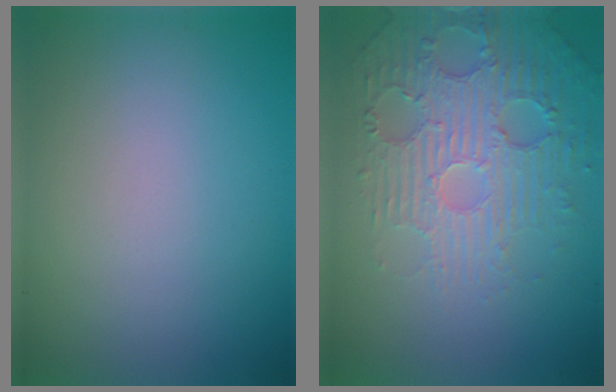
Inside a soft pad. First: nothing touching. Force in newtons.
{"total": 5.5, "press": 3.8, "slide": 4.0}